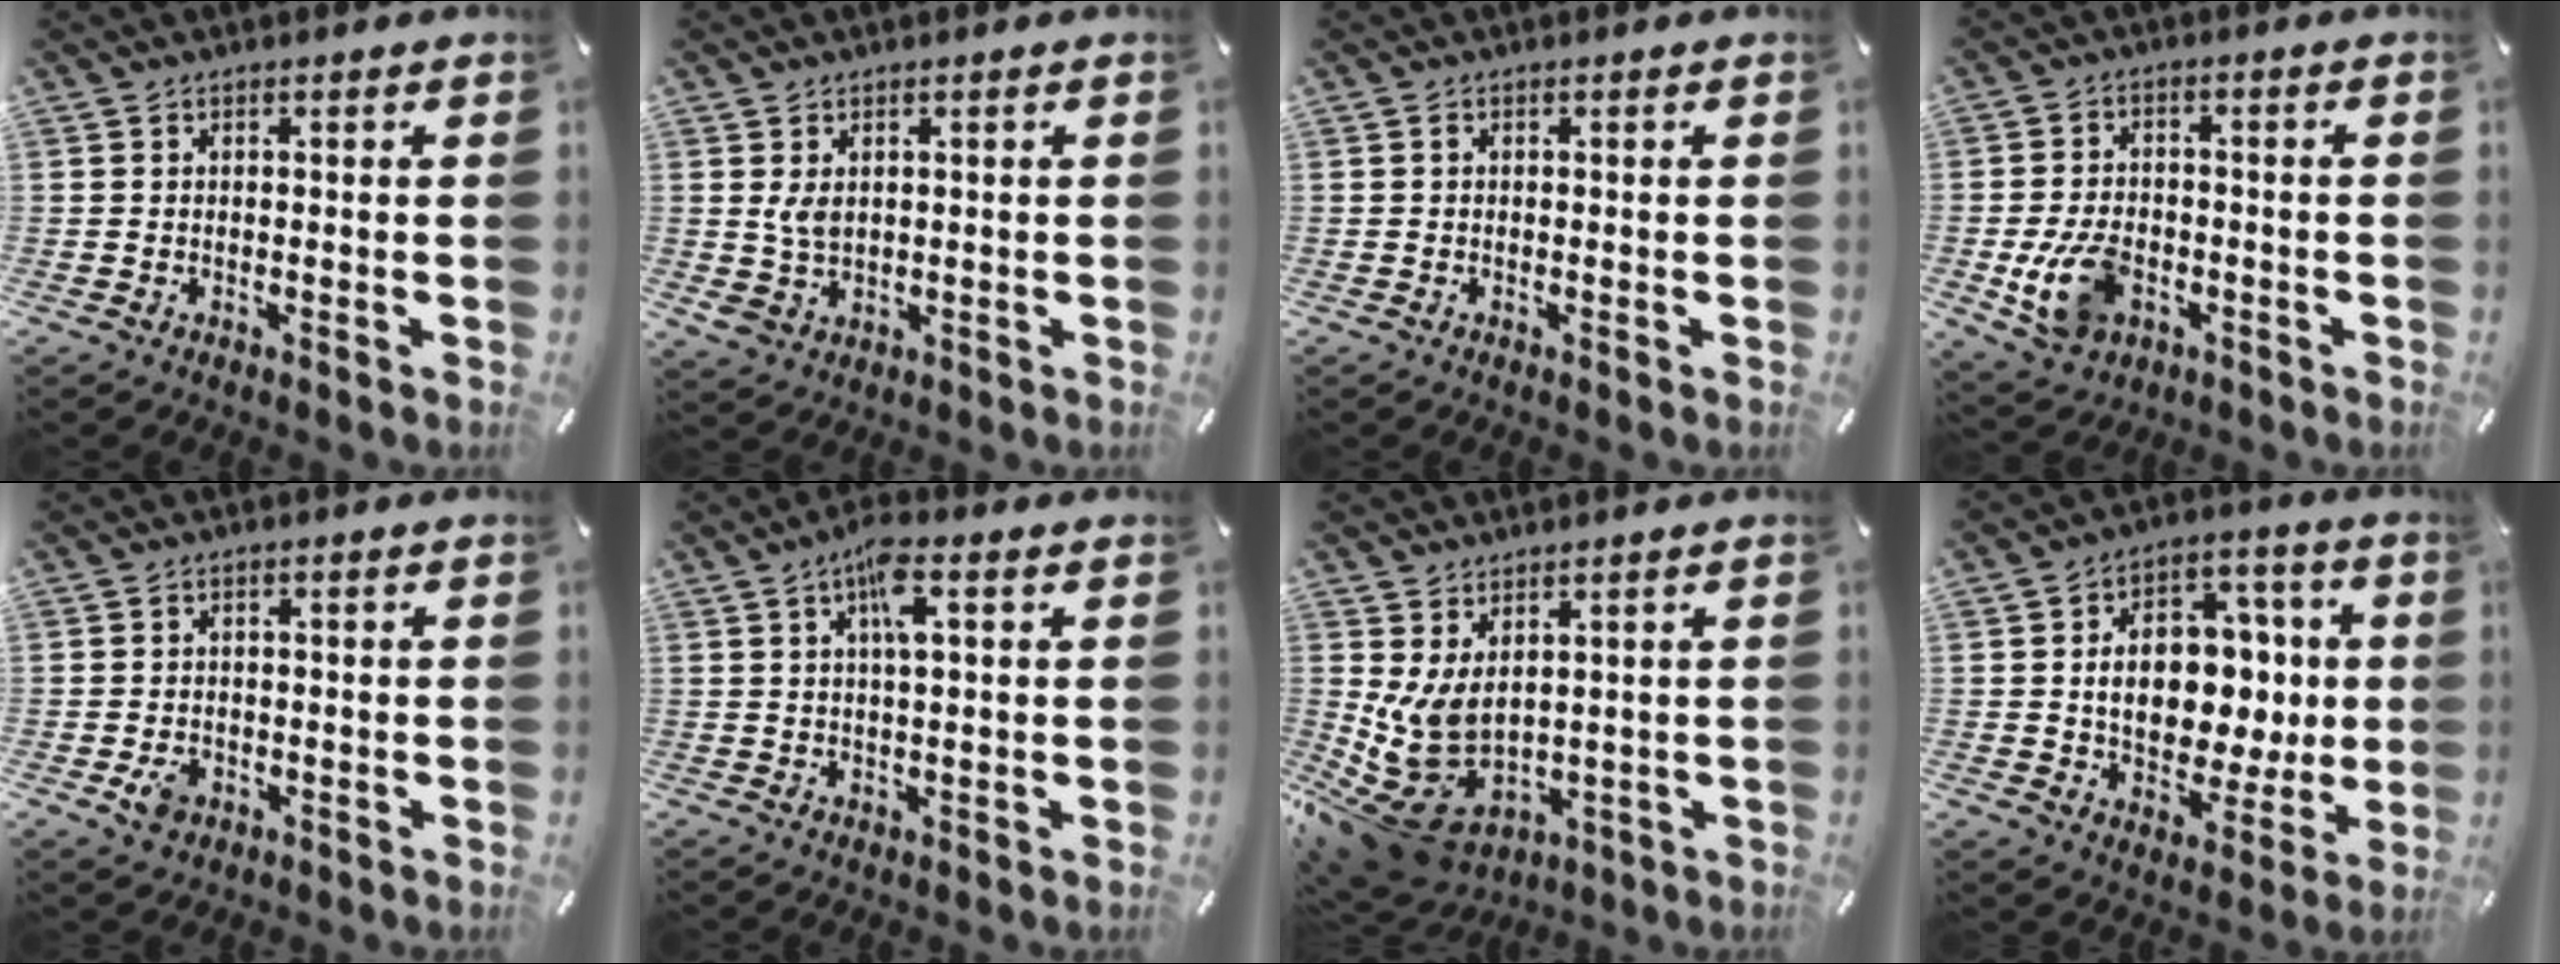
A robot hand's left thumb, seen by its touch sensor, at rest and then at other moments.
{"total": 4.6, "force": [1.2, 3.4, 2.7], "torque": [-0.069, -0.005, 0.023]}
{"total": 0.0}
{"total": 10.3, "force": [-3.0, 7.2, 6.7], "torque": [-0.140, 0.006, -0.053]}
{"total": 3.7, "force": [-1.5, 2.8, 1.9], "torque": [-0.037, -0.001, -0.029]}
{"total": 6.3, "force": [2.2, 1.5, 5.7], "torque": [-0.108, 0.003, 0.033]}
{"total": 10.5, "force": [0.1, 8.1, 6.7], "torque": [-0.171, -0.022, 0.013]}
{"total": 14.1, "force": [0.2, 11.0, 8.9], "torque": [-0.129, 0.000, 0.015]}